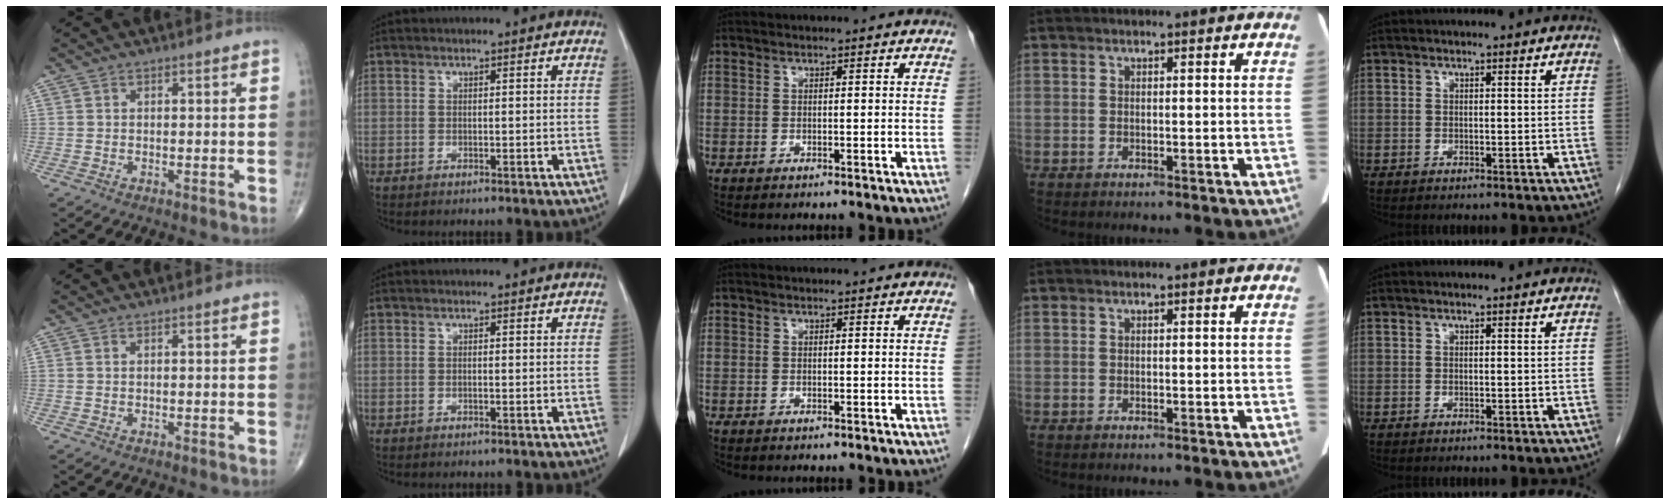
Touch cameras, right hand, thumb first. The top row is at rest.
{}